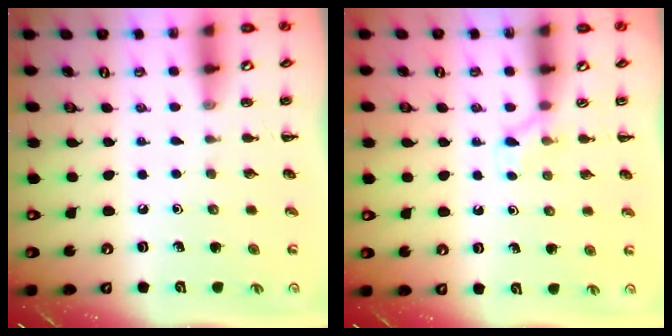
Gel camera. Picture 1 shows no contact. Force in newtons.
{"total": 3.9, "press": 3.6, "slide": 1.5}